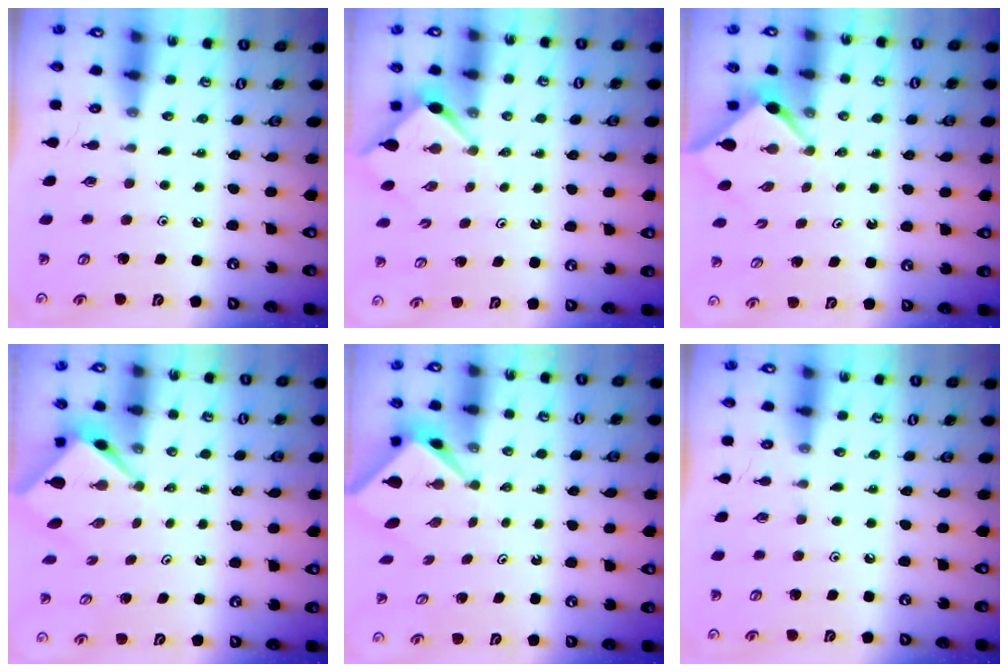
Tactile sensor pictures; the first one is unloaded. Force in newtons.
{"total": 2.6, "press": 2.6, "slide": 0.3}
{"total": 3.0, "press": 3.0, "slide": 0.4}
{"total": 2.6, "press": 2.6, "slide": 0.1}
{"total": 2.2, "press": 2.1, "slide": 0.2}
{"total": 0.0}